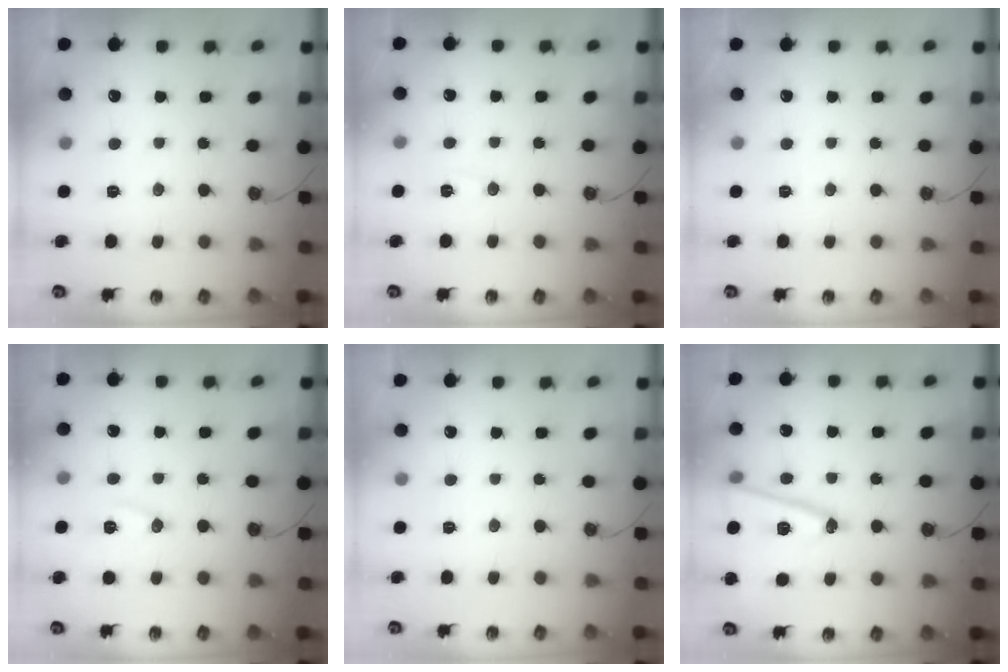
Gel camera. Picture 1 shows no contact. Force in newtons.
{"total": 3.7, "press": 3.3, "slide": 1.7}
{"total": 0.0}
{"total": 8.3, "press": 7.5, "slide": 3.5}
{"total": 0.0}
{"total": 16.6, "press": 16.3, "slide": 3.3}